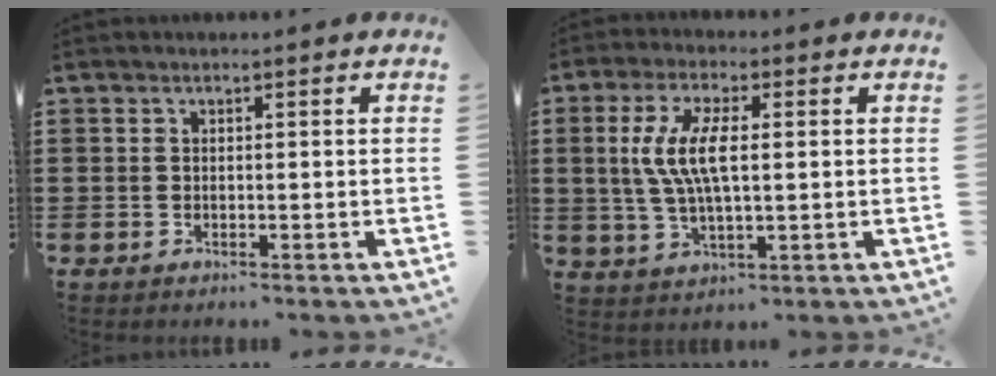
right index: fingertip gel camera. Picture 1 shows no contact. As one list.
[{"total": 8.1, "force": [0.8, 2.8, 7.6], "torque": [-0.172, 0.000, 0.006]}]